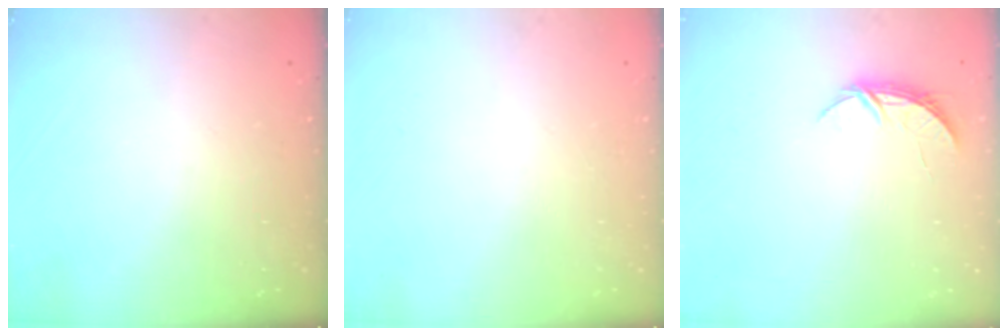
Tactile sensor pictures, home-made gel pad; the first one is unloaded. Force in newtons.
{"total": 0.0}
{"total": 5.1, "press": 5.1, "slide": 0.6}